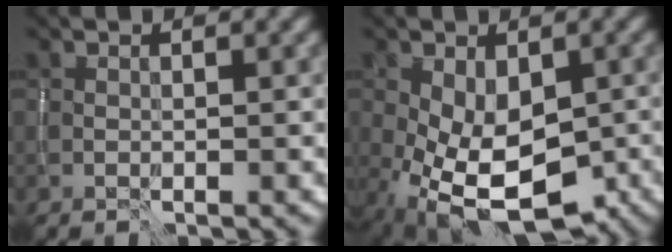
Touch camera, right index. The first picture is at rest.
{"total": 8.7, "force": [-2.5, 5.1, 6.6], "torque": [-0.128, -0.024, -0.029]}